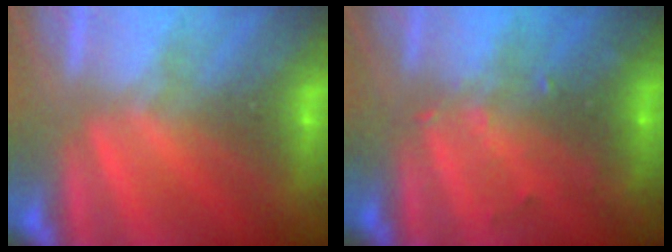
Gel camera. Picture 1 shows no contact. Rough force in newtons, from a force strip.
{"total": 3.1}